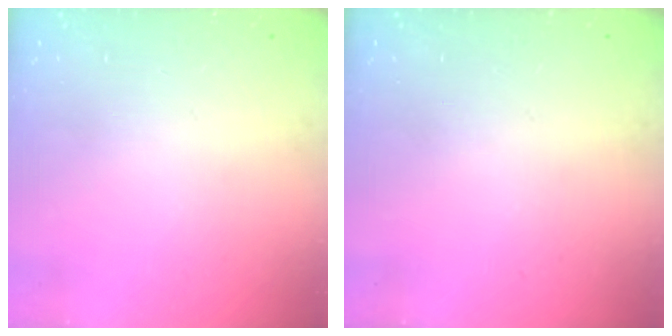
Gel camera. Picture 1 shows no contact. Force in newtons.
{"total": 0.0}